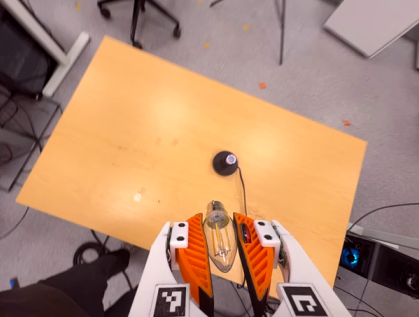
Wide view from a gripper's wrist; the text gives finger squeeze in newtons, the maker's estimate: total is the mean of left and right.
{"total": 11.8, "left": 12.6, "right": 11.0}